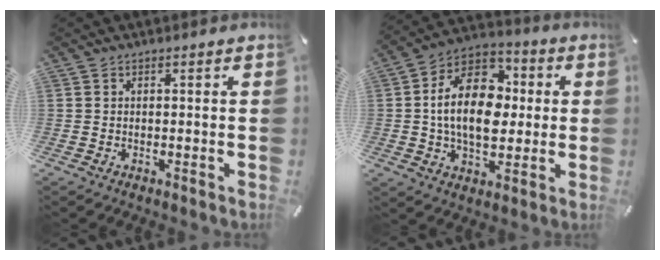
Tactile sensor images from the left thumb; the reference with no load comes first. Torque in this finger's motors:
{"motor_torque": [0.62, 1.06, 0.55, -0.18, 0.64]}